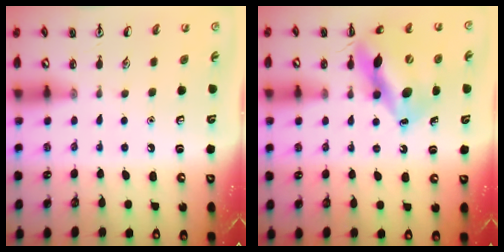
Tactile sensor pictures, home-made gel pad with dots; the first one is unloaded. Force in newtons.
{"total": 14.0, "press": 13.5, "slide": 3.9}